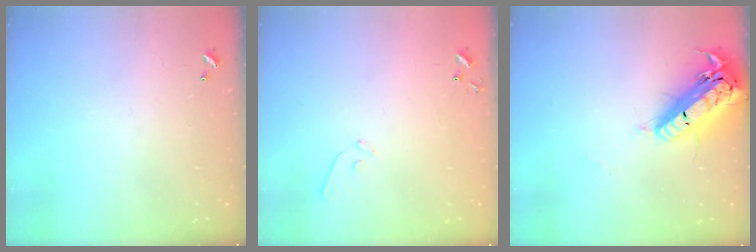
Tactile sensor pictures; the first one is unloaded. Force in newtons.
{"total": 6.2, "press": 6.2, "slide": 0.5}
{"total": 21.3, "press": 20.9, "slide": 4.3}